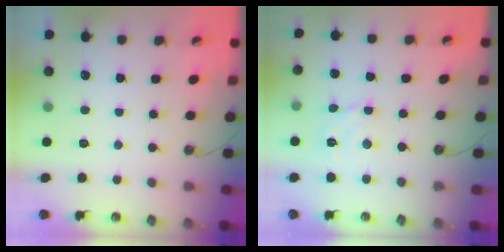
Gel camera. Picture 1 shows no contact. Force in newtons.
{"total": 5.9, "press": 5.9, "slide": 0.7}